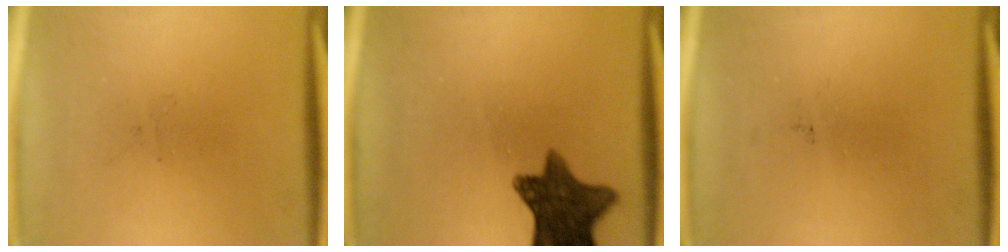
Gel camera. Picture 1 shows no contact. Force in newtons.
{"total": 10.9}
{"total": 0.0}